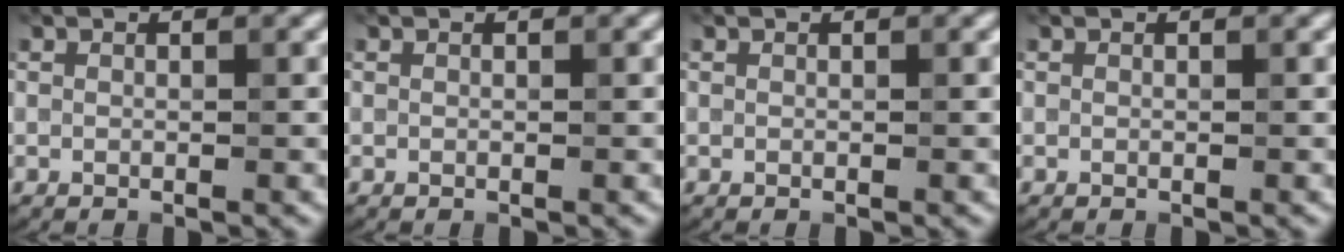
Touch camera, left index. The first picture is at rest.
{"total": 0.0}
{"total": 0.0}
{"total": 0.0}